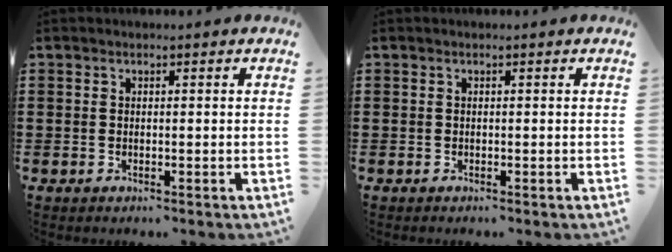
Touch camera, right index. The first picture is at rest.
{"total": 0.0}